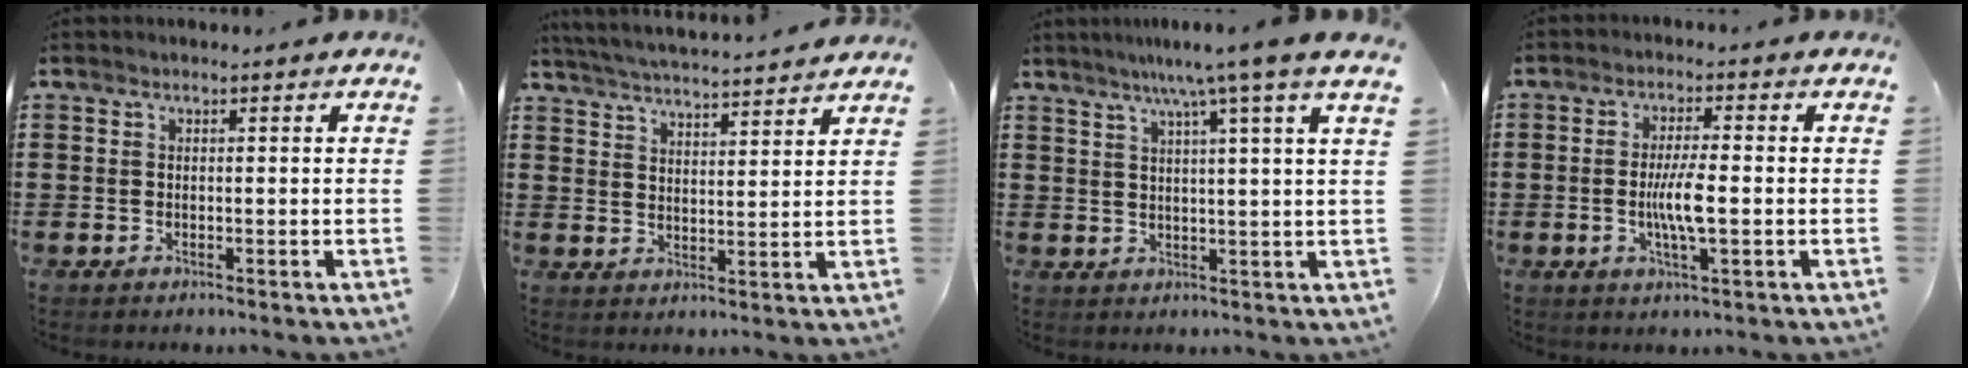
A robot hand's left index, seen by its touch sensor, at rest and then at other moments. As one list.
[{"total": 4.5, "force": [4.4, -0.5, 0.6], "torque": [-0.033, -0.029, 0.075]}, {"total": 7.4, "force": [4.8, -1.6, 5.4], "torque": [-0.110, -0.016, 0.074]}, {"total": 5.8, "force": [-0.8, 1.0, 5.6], "torque": [-0.112, -0.002, -0.021]}]